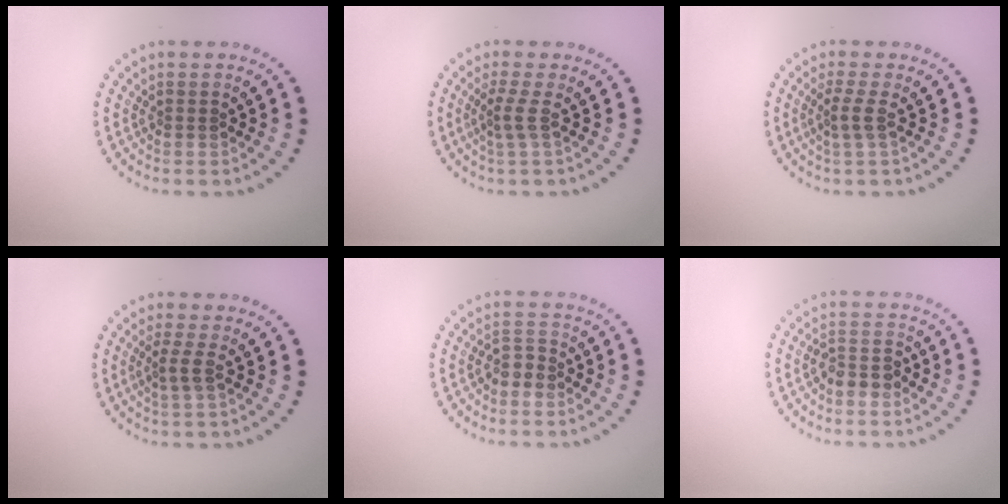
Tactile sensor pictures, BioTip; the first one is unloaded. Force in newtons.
{"total": 1.9, "press": 1.1, "slide": 1.5}
{"total": 1.8, "press": 1.3, "slide": 1.2}
{"total": 1.7, "press": 1.2, "slide": 1.3}
{"total": 1.6, "press": 1.4, "slide": 0.8}
{"total": 2.2, "press": 2.0, "slide": 0.9}